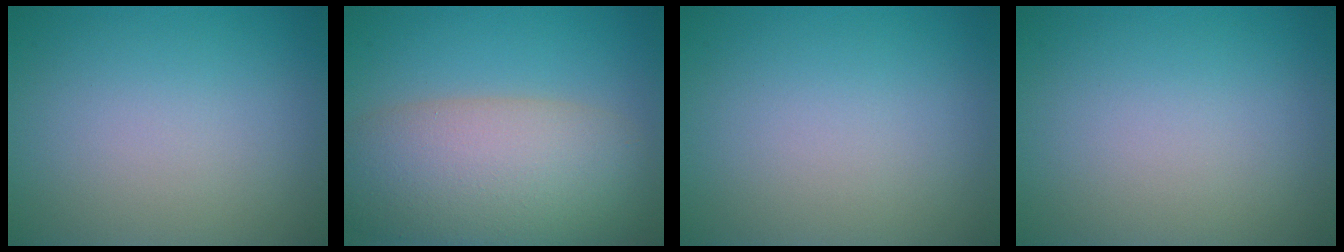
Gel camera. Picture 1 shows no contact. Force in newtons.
{"total": 9.6, "press": 9.6, "slide": 0.7}
{"total": 0.0}
{"total": 0.0}